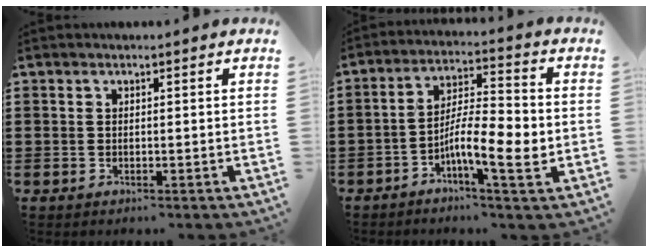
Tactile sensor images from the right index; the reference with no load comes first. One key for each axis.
{"total": 9.3, "fx": -3.0, "fy": 2.3, "fz": 8.5, "tx": -0.154, "ty": 0.002, "tz": -0.054}